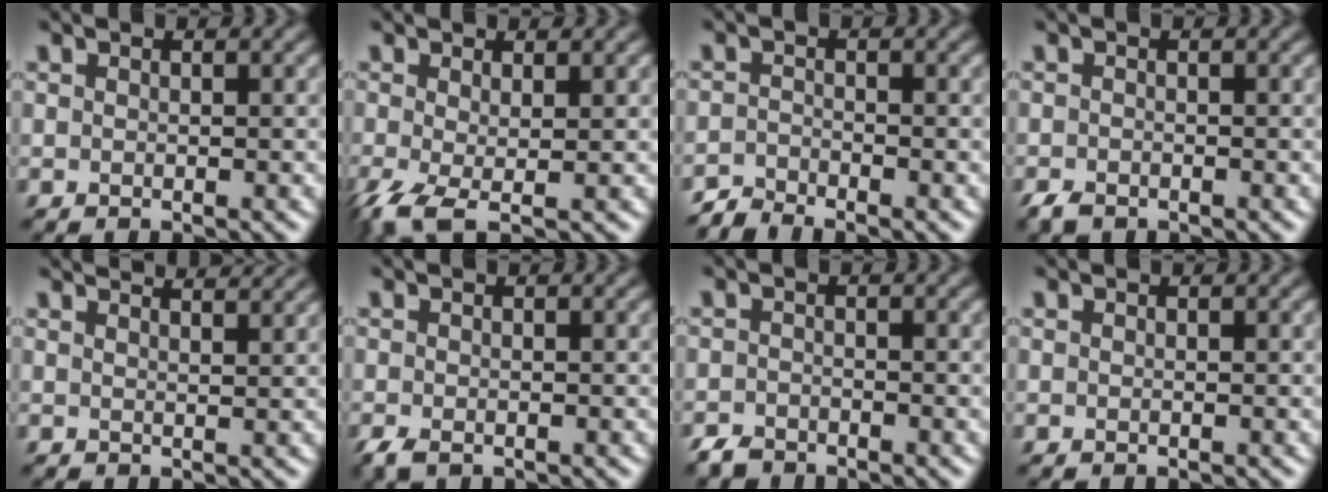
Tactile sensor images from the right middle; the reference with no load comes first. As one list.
[{"total": 3.8, "force": [-1.4, 1.3, 3.3], "torque": [-0.080, -0.011, -0.032]}, {"total": 1.9, "force": [-1.9, 0.1, 0.2], "torque": [-0.005, -0.002, -0.045]}, {"total": 1.3, "force": [-1.1, 0.6, 0.5], "torque": [-0.008, -0.004, -0.024]}, {"total": 4.7, "force": [4.1, 1.2, 2.0], "torque": [-0.003, 0.025, 0.024]}, {"total": 1.6, "force": [-1.2, 0.7, 0.9], "torque": [-0.023, -0.009, -0.024]}, {"total": 1.6, "force": [-1.5, 0.7, 0.3], "torque": [-0.003, -0.001, -0.033]}, {"total": 0.0}]